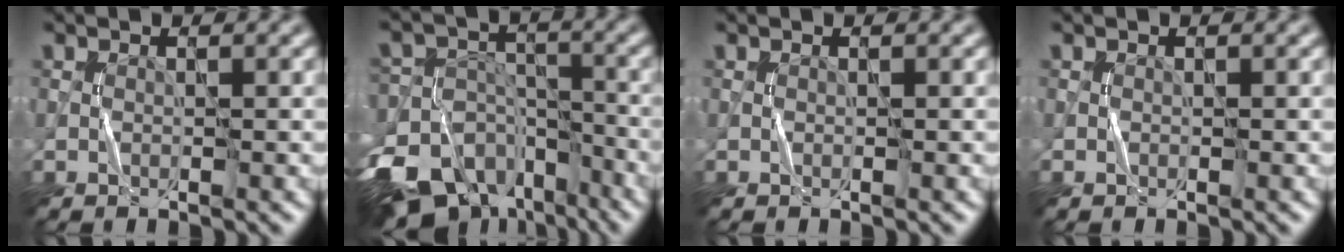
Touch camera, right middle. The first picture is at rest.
{"total": 15.0, "force": [-10.3, 9.5, 5.4], "torque": [-0.123, -0.030, -0.156]}
{"total": 0.0}
{"total": 0.0}